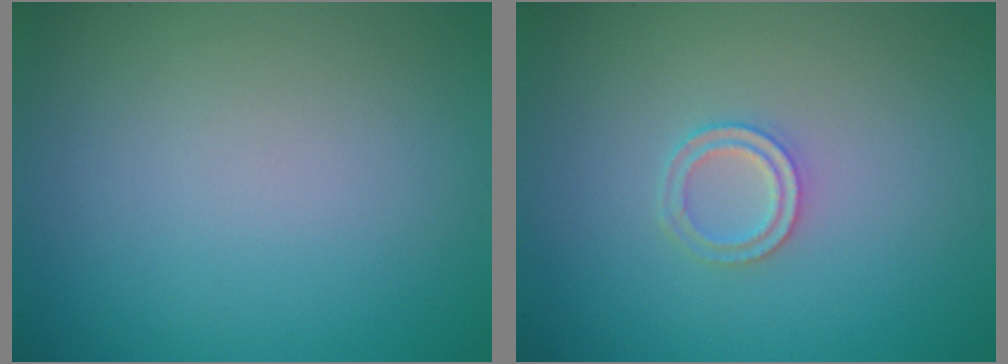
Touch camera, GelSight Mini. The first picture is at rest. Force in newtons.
{"total": 1.7, "press": 1.6, "slide": 0.4}